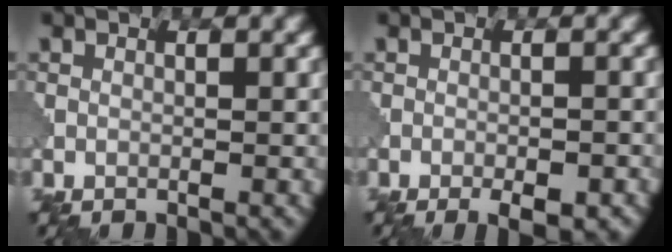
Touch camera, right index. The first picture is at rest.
{"total": 2.8, "force": [-2.1, 0.7, 1.7], "torque": [-0.009, 0.000, -0.018]}